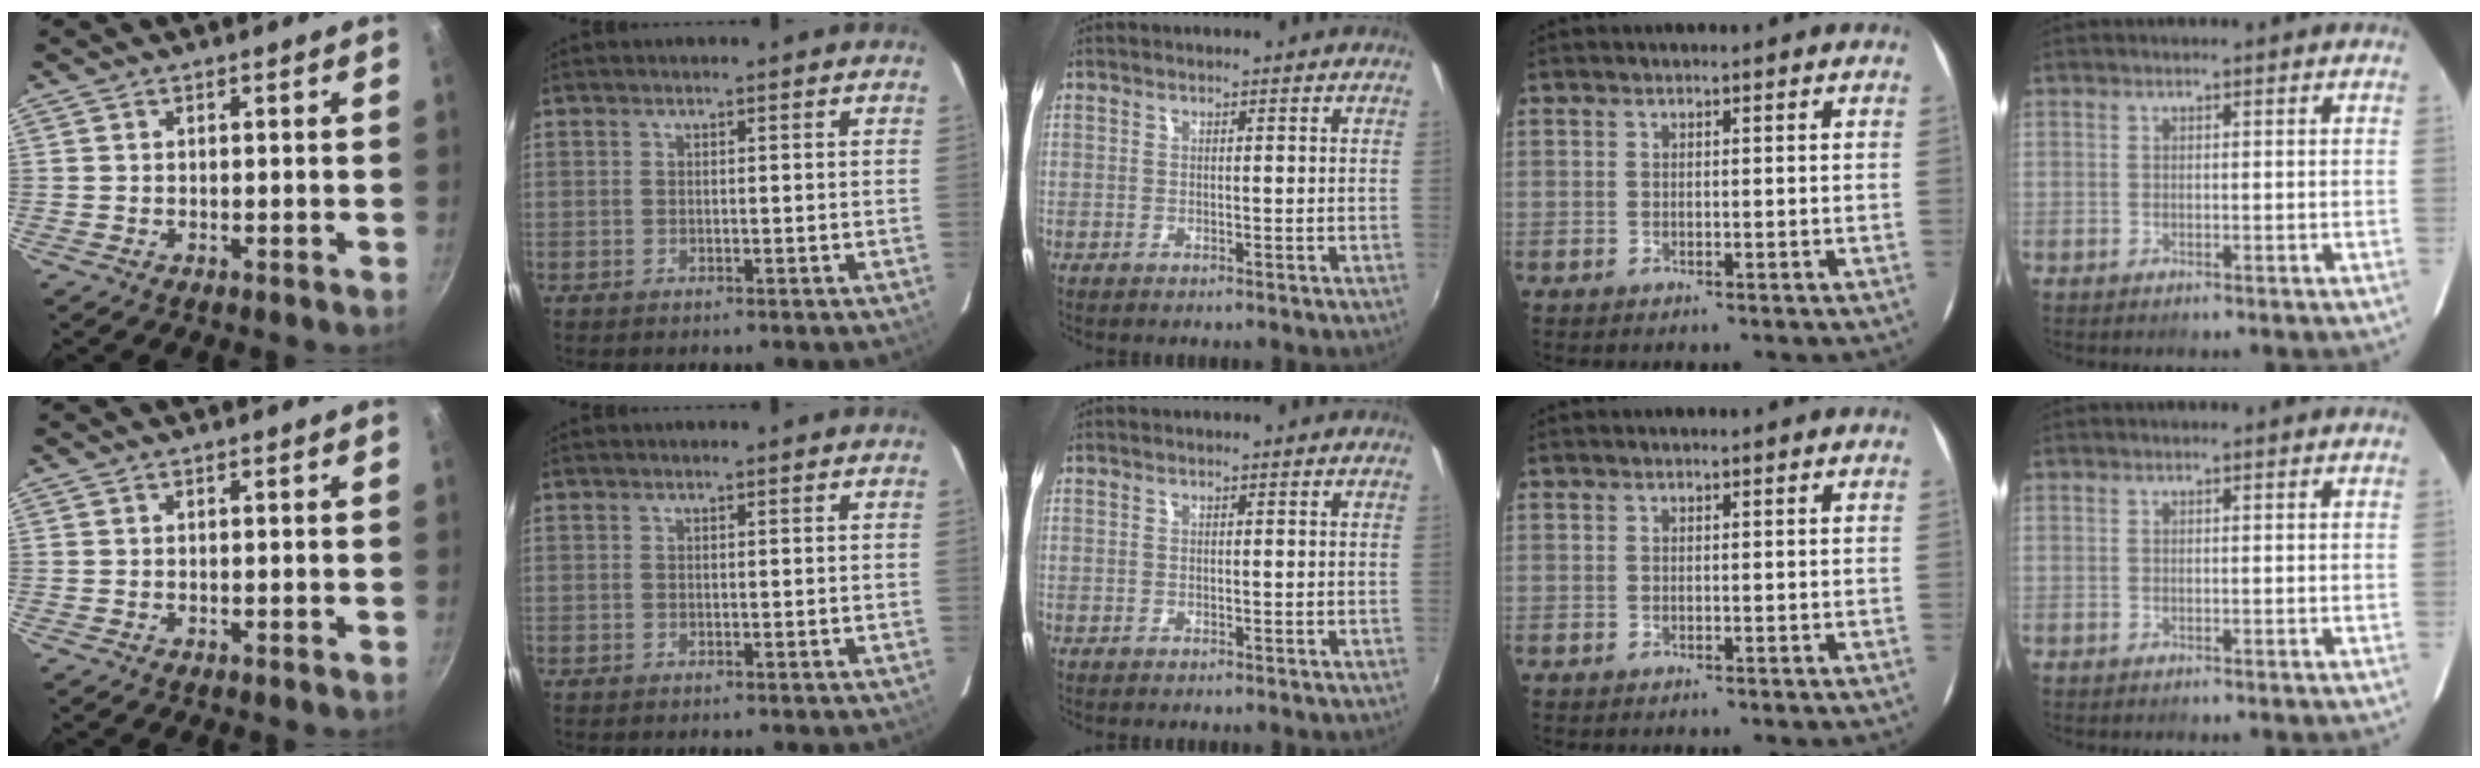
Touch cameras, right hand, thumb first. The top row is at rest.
{}